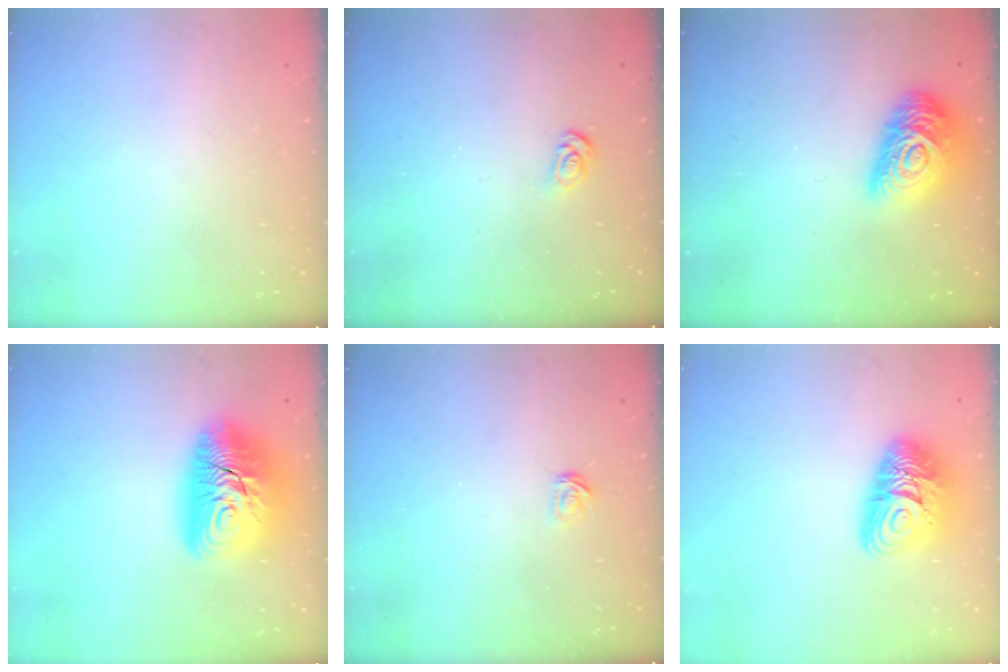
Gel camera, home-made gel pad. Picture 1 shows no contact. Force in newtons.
{"total": 3.4, "press": 3.4, "slide": 0.3}
{"total": 15.9, "press": 15.8, "slide": 0.8}
{"total": 17.3, "press": 17.2, "slide": 1.5}
{"total": 3.2, "press": 3.2, "slide": 0.2}
{"total": 12.3, "press": 12.2, "slide": 1.0}